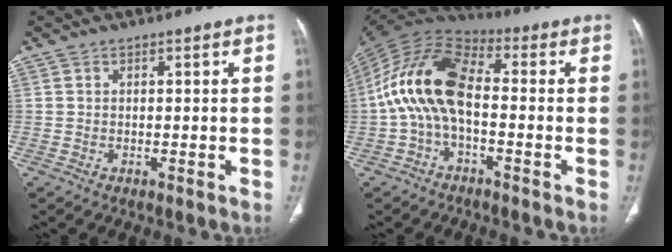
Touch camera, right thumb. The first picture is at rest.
{"total": 14.3, "force": [-1.3, 7.7, 12.0], "torque": [-0.229, 0.037, -0.037]}